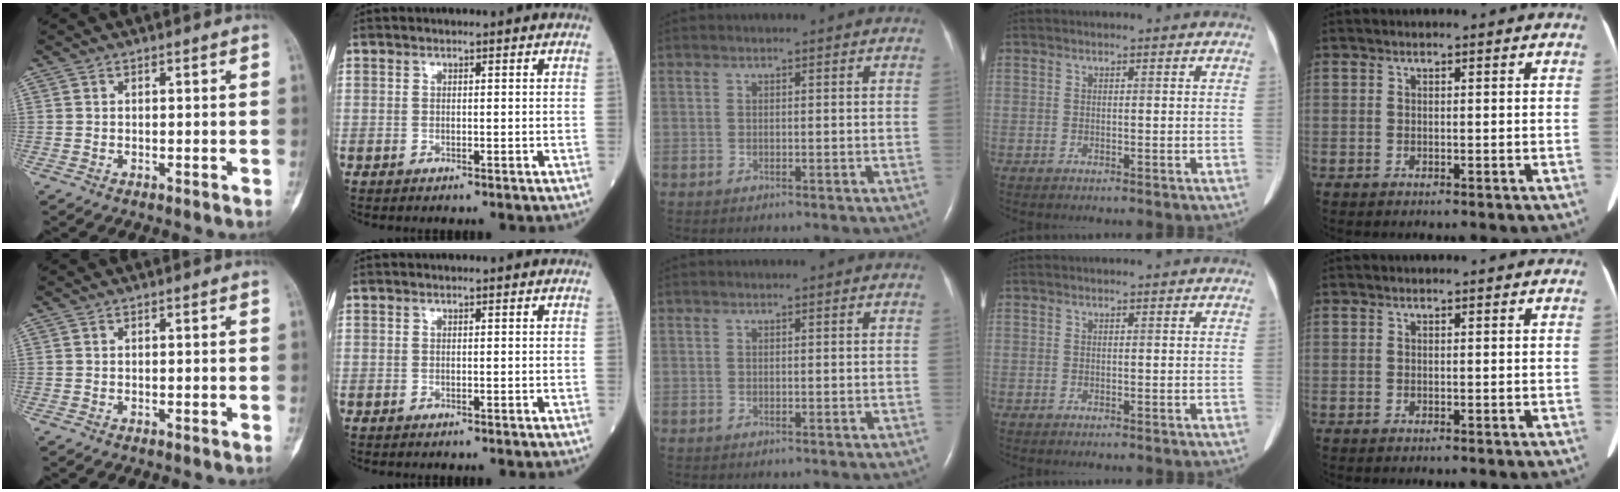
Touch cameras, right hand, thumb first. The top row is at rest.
{}